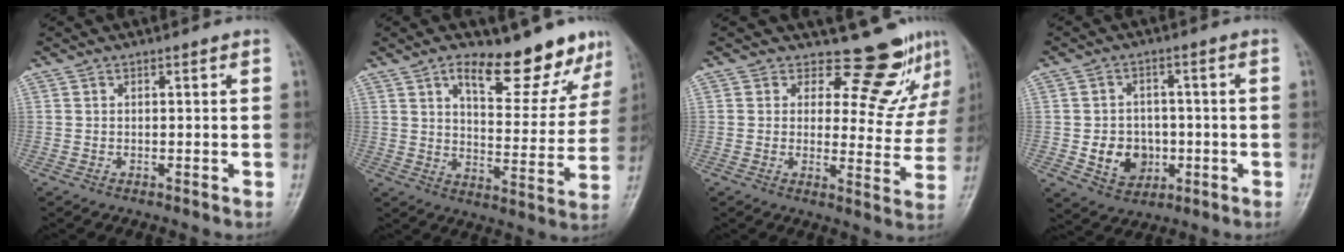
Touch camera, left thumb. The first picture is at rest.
{"total": 15.3, "force": [10.9, 5.7, 9.2], "torque": [-0.073, -0.067, 0.161]}
{"total": 10.4, "force": [8.7, 4.7, 3.2], "torque": [0.000, -0.077, 0.100]}
{"total": 8.1, "force": [-1.6, 6.8, 4.0], "torque": [-0.029, 0.008, -0.019]}